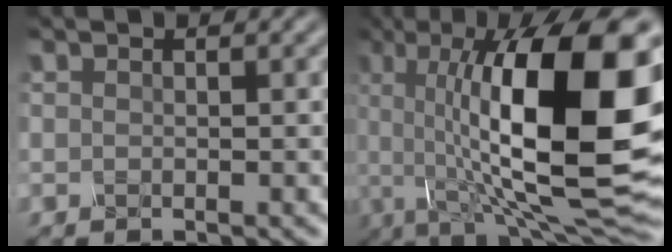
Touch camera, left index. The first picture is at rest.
{"total": 17.9, "force": [1.5, 6.3, 16.8], "torque": [-0.240, 0.016, 0.020]}